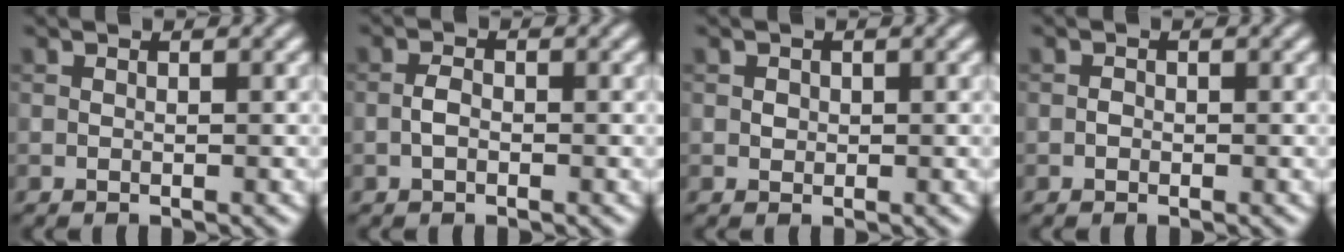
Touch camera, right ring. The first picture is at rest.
{"total": 1.4, "force": [-0.5, 0.8, 1.1], "torque": [-0.021, 0.002, -0.013]}
{"total": 0.8, "force": [0.2, 0.7, 0.2], "torque": [-0.002, -0.001, 0.002]}
{"total": 0.6, "force": [-0.2, 0.5, 0.2], "torque": [-0.002, -0.002, -0.006]}